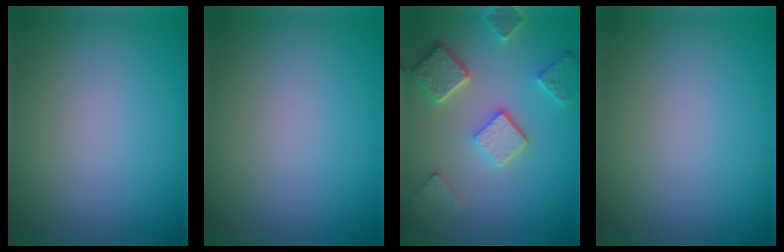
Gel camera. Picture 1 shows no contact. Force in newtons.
{"total": 0.0}
{"total": 5.1, "press": 4.0, "slide": 3.2}
{"total": 0.0}